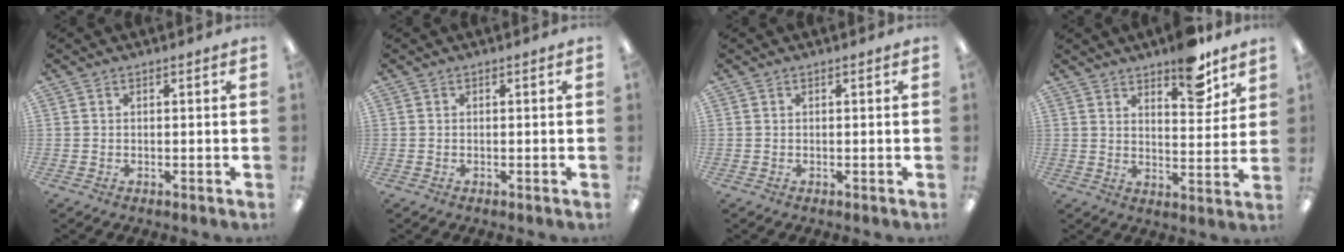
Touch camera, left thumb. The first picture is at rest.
{"total": 0.0}
{"total": 0.0}
{"total": 10.0, "force": [7.8, 3.5, 5.1], "torque": [-0.049, -0.054, 0.130]}